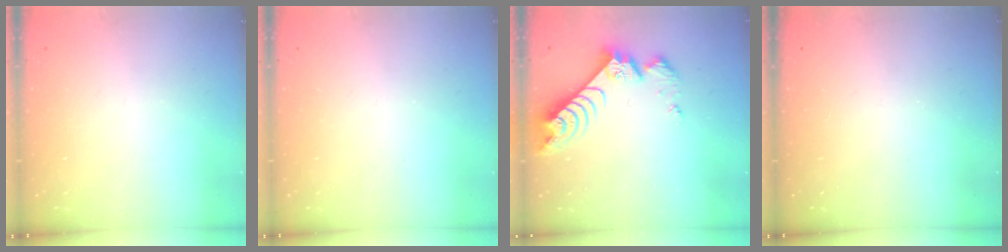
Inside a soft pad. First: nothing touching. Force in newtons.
{"total": 0.0}
{"total": 8.3, "press": 8.3, "slide": 0.8}
{"total": 0.0}